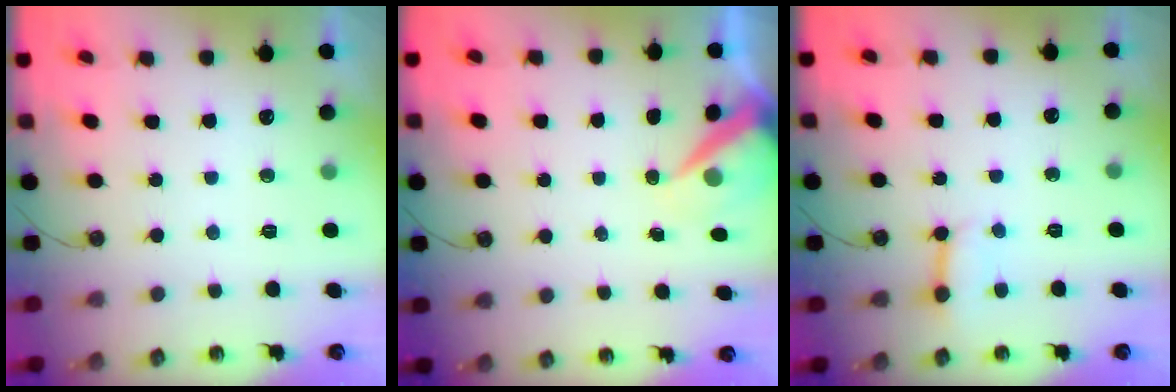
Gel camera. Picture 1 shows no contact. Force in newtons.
{"total": 5.7, "press": 5.7, "slide": 0.7}
{"total": 3.0, "press": 2.9, "slide": 0.6}